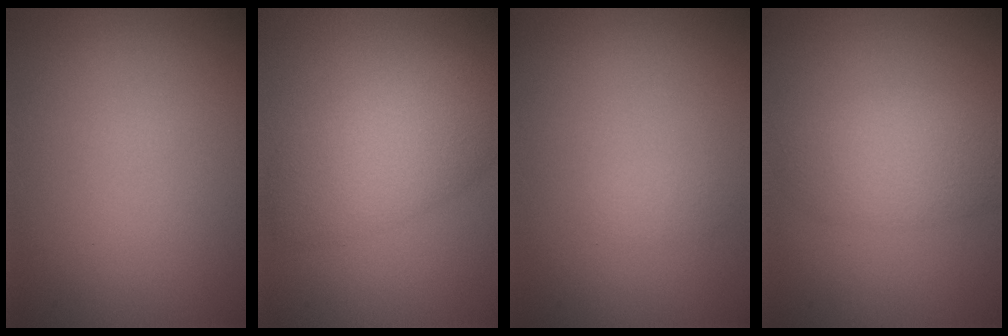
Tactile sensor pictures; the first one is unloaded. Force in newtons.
{"total": 5.7, "press": 5.7, "slide": 0.3}
{"total": 0.7, "press": 0.7, "slide": 0.0}
{"total": 3.7, "press": 3.7, "slide": 0.0}